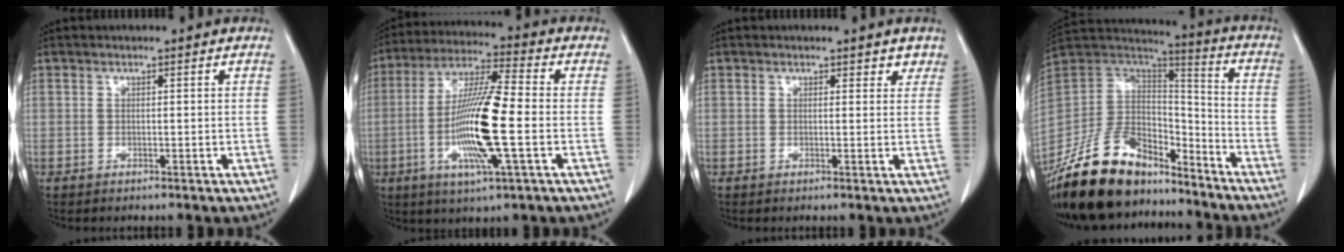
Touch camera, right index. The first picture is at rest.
{"total": 14.5, "force": [-2.8, 0.7, 14.2], "torque": [-0.282, -0.009, -0.056]}
{"total": 2.0, "force": [1.5, 1.2, 0.4], "torque": [0.010, -0.002, 0.010]}
{"total": 22.5, "force": [-17.7, 9.2, 10.6], "torque": [-0.238, 0.011, -0.322]}